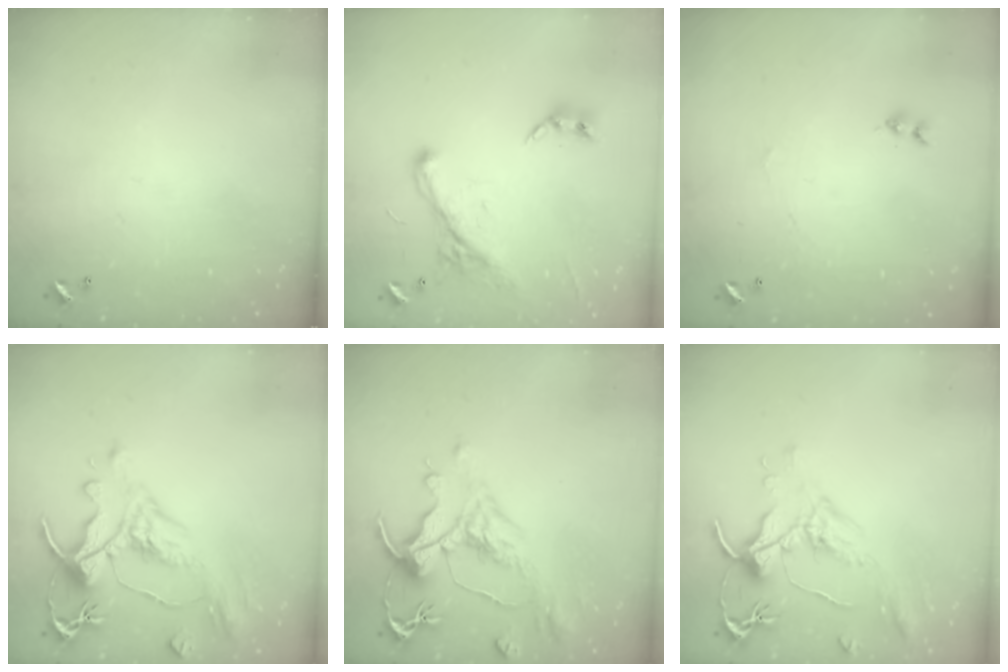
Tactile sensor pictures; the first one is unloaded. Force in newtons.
{"total": 2.2, "press": 2.2, "slide": 0.1}
{"total": 1.2, "press": 1.1, "slide": 0.3}
{"total": 1.6, "press": 0.3, "slide": 1.5}
{"total": 1.8, "press": 1.1, "slide": 1.4}
{"total": 1.6, "press": 1.4, "slide": 0.7}